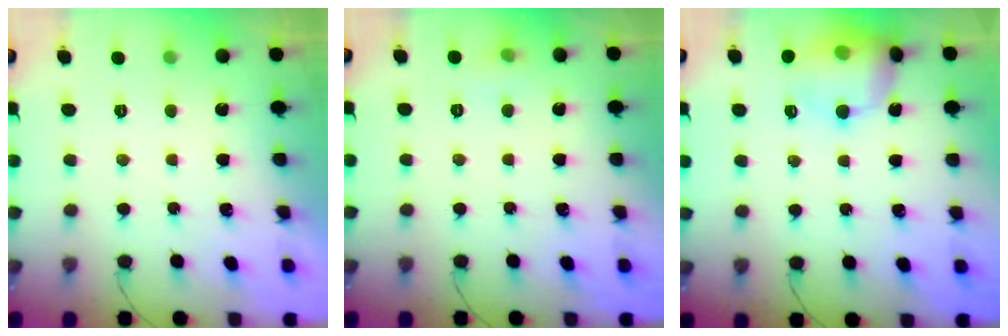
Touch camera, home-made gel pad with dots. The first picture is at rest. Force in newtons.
{"total": 4.2, "press": 4.0, "slide": 1.1}
{"total": 13.8, "press": 13.6, "slide": 2.8}